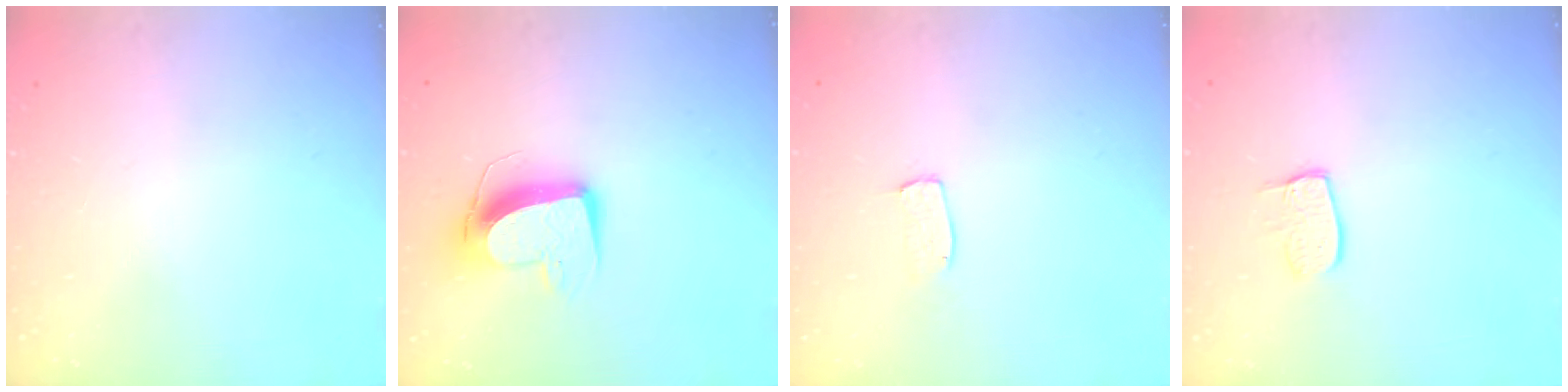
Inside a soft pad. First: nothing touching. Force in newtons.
{"total": 11.8, "press": 11.7, "slide": 1.1}
{"total": 3.3, "press": 3.3, "slide": 0.2}
{"total": 7.5, "press": 7.5, "slide": 0.6}